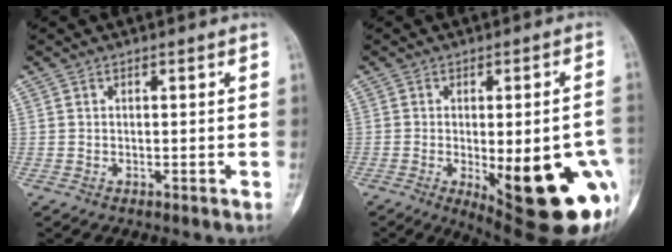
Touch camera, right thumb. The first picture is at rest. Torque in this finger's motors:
{"motor_torque": [-0.10, 1.69, 2.02, -0.75, 0.15]}